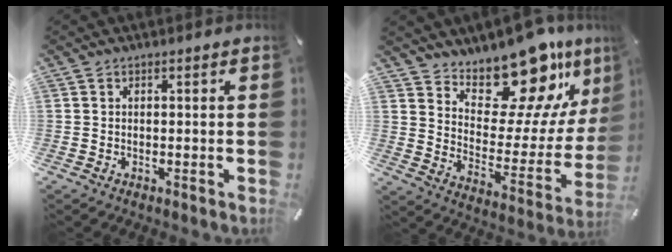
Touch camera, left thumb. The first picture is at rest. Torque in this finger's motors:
{"motor_torque": [2.50, 2.51, 1.39, -1.38, 0.10]}